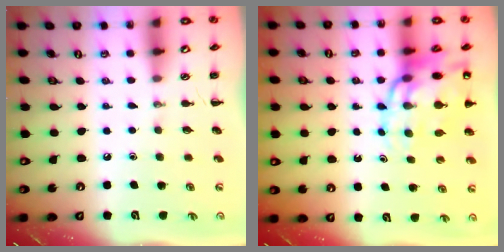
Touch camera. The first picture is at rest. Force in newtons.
{"total": 16.5, "press": 15.9, "slide": 4.1}